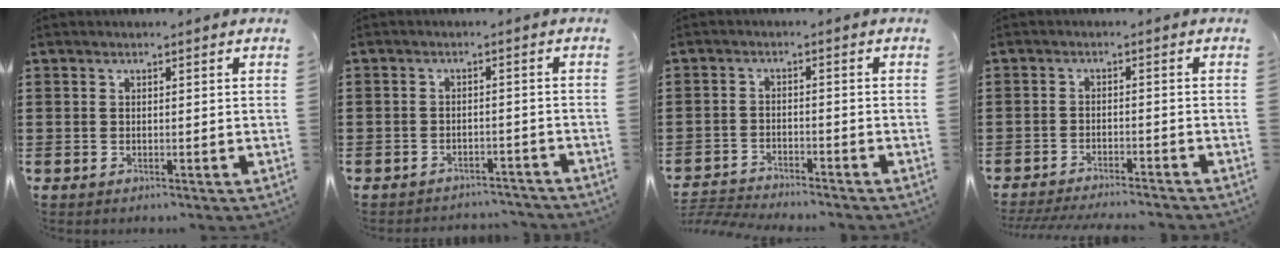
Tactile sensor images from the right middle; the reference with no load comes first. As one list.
[{"total": 2.7, "force": [-2.6, 0.4, -0.3], "torque": [-0.002, 0.003, -0.059]}, {"total": 3.4, "force": [-3.4, 0.1, 0.1], "torque": [-0.014, -0.002, -0.076]}, {"total": 3.2, "force": [-3.2, 0.0, 0.5], "torque": [-0.017, -0.003, -0.068]}]